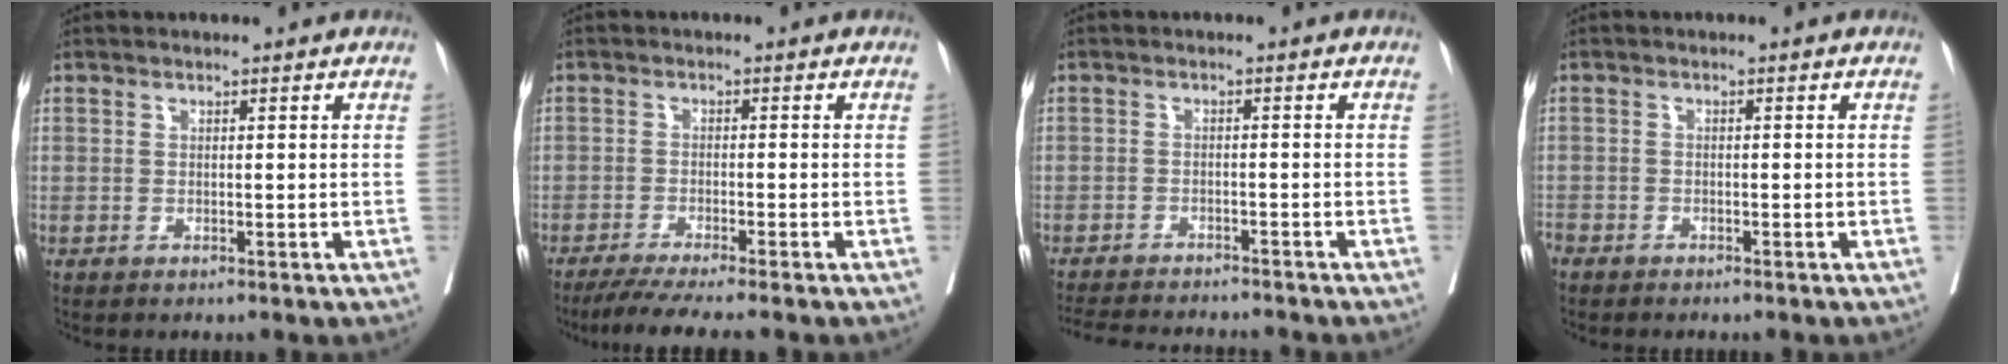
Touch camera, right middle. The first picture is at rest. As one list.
[{"total": 7.2, "force": [-6.1, -0.7, 3.8], "torque": [-0.046, -0.020, -0.099]}, {"total": 11.7, "force": [-11.0, 1.3, 4.0], "torque": [-0.059, -0.010, -0.152]}, {"total": 2.6, "force": [-2.3, 1.0, 0.8], "torque": [-0.012, -0.003, -0.041]}]